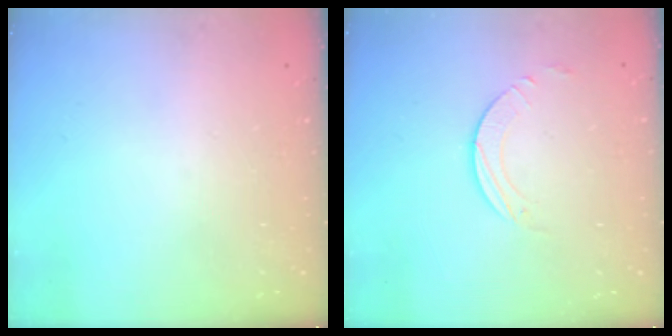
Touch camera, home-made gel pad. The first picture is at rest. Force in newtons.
{"total": 2.2, "press": 2.2, "slide": 0.2}